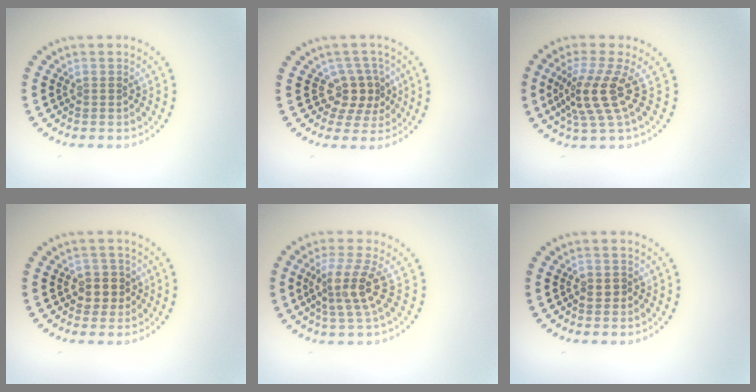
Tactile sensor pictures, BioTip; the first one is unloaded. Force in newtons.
{"total": 2.9, "press": 2.3, "slide": 1.8}
{"total": 4.2, "press": 2.9, "slide": 3.0}
{"total": 2.4, "press": 2.2, "slide": 1.0}
{"total": 3.7, "press": 2.8, "slide": 2.5}
{"total": 0.7, "press": 0.6, "slide": 0.3}